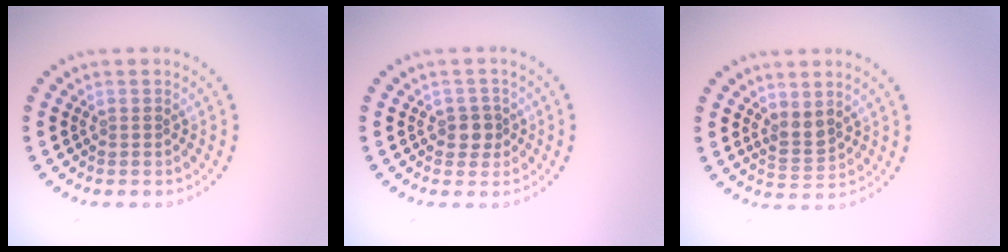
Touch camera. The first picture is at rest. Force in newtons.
{"total": 1.8, "press": 1.5, "slide": 0.9}
{"total": 1.8, "press": 1.6, "slide": 1.0}